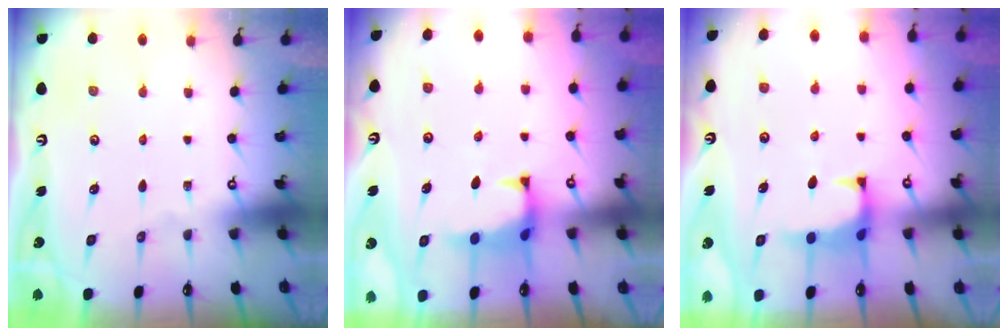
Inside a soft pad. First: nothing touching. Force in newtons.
{"total": 1.5, "press": 1.3, "slide": 0.7}
{"total": 0.7, "press": 0.5, "slide": 0.5}